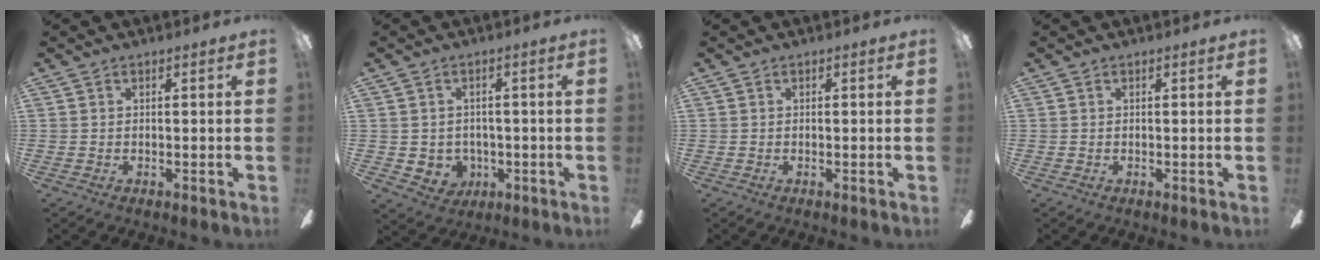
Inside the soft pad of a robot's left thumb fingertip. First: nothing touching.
{"total": 4.2, "force": [0.4, 4.1, 0.9], "torque": [-0.027, -0.005, 0.009]}
{"total": 0.0}
{"total": 0.0}